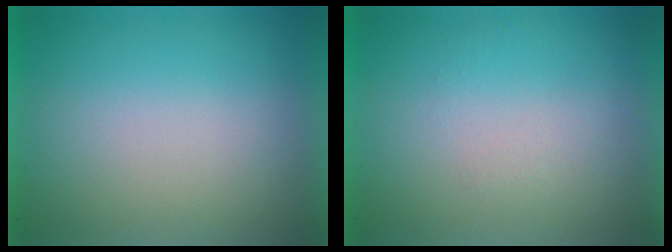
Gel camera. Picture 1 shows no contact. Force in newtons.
{"total": 1.2}